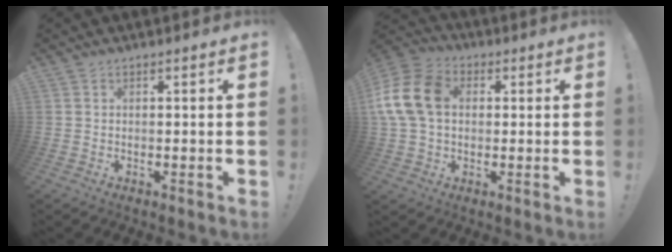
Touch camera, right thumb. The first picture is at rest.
{"total": 15.9, "force": [2.3, 11.7, 10.6], "torque": [-0.202, 0.012, 0.045]}